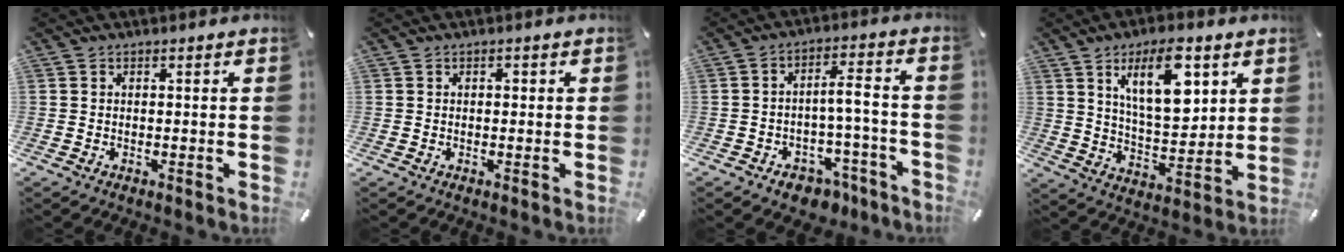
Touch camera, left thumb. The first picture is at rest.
{"total": 0.9, "force": [0.0, 0.7, 0.6], "torque": [-0.013, 0.004, -0.001]}
{"total": 8.0, "force": [-3.7, 4.9, 5.1], "torque": [-0.083, 0.031, -0.060]}
{"total": 15.2, "force": [7.4, 6.9, 11.3], "torque": [-0.192, -0.022, 0.123]}